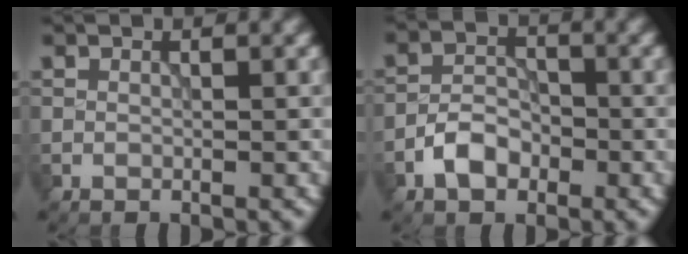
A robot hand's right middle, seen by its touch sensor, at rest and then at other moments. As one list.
[{"total": 3.3, "force": [-1.7, 2.1, 1.9], "torque": [-0.030, 0.008, -0.036]}]